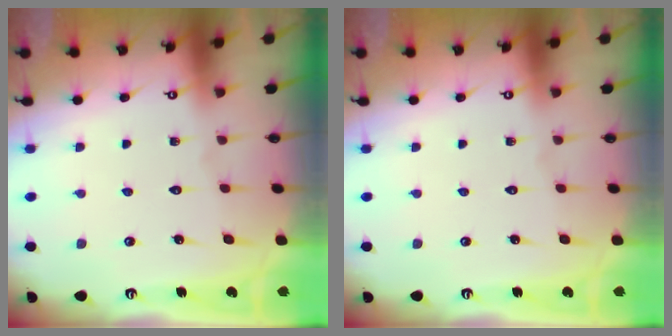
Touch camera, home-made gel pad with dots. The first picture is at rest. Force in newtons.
{"total": 0.0}